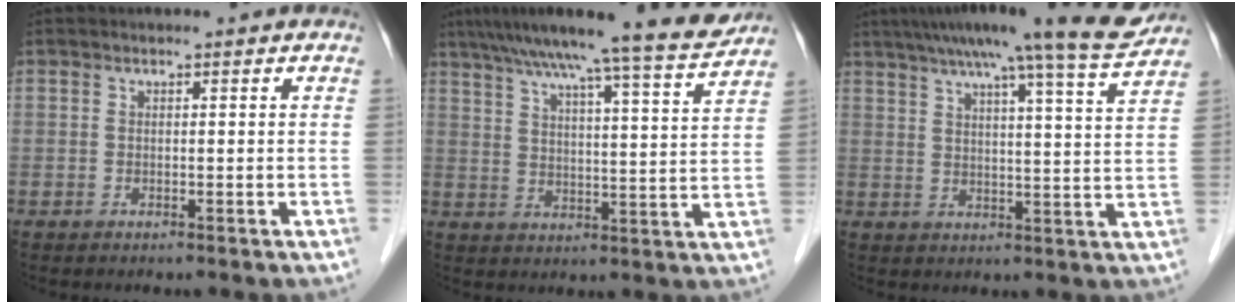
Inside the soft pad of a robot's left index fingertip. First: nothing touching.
{"total": 17.8, "force": [15.3, -0.5, 8.9], "torque": [-0.136, -0.004, 0.211]}
{"total": 17.7, "force": [15.0, -0.7, 9.4], "torque": [-0.147, -0.008, 0.193]}